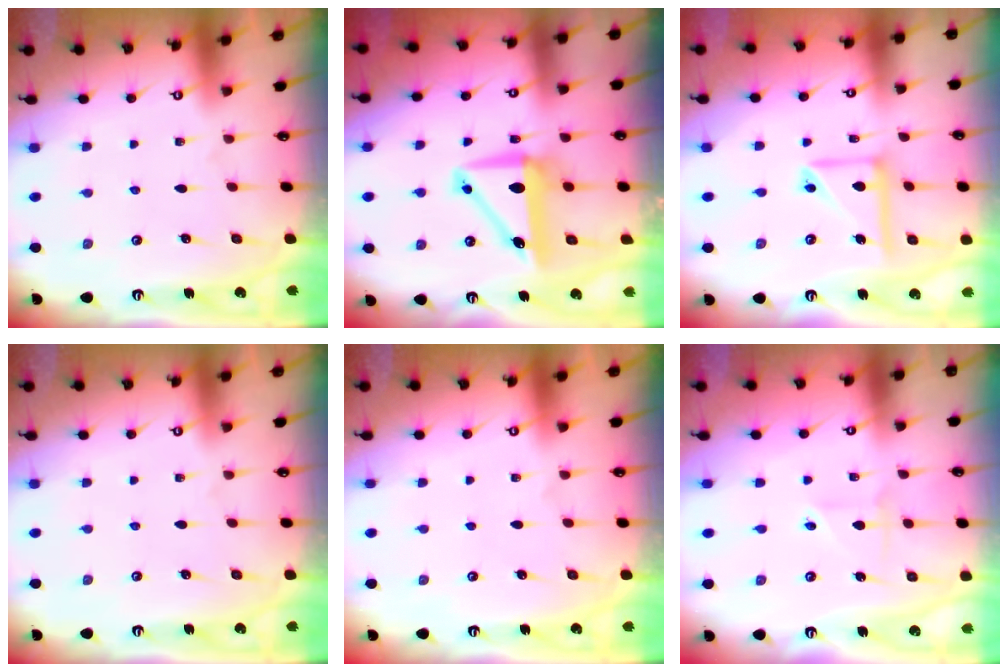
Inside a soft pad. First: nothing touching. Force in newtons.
{"total": 8.9, "press": 8.7, "slide": 2.0}
{"total": 12.5, "press": 12.5, "slide": 1.2}
{"total": 0.0}
{"total": 0.0}
{"total": 2.4, "press": 2.2, "slide": 1.0}